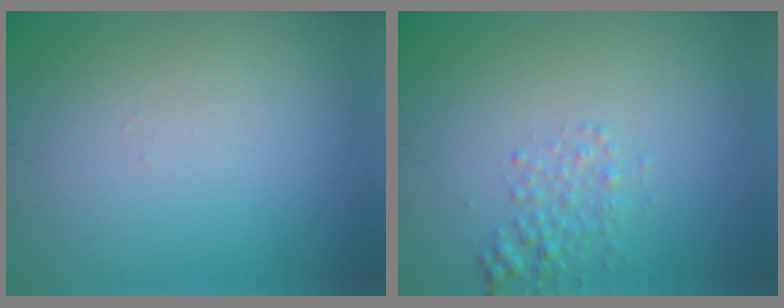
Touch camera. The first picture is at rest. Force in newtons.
{"total": 1.7, "press": 1.7, "slide": 0.1}